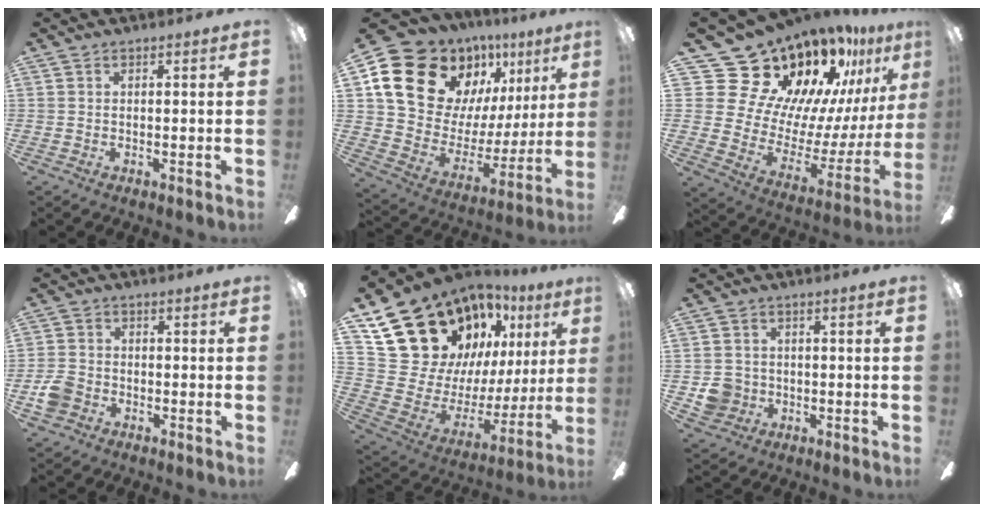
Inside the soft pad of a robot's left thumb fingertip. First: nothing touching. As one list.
[{"total": 22.0, "force": [13.3, 14.2, 10.2], "torque": [-0.186, -0.084, 0.267]}, {"total": 22.9, "force": [18.7, 11.4, 6.5], "torque": [-0.096, -0.165, 0.370]}, {"total": 5.5, "force": [-2.4, 4.3, 2.4], "torque": [-0.055, 0.016, -0.045]}, {"total": 23.5, "force": [17.2, 13.7, 8.2], "torque": [-0.142, -0.118, 0.350]}, {"total": 6.1, "force": [-1.0, 5.9, 1.6], "torque": [-0.032, 0.011, -0.014]}]